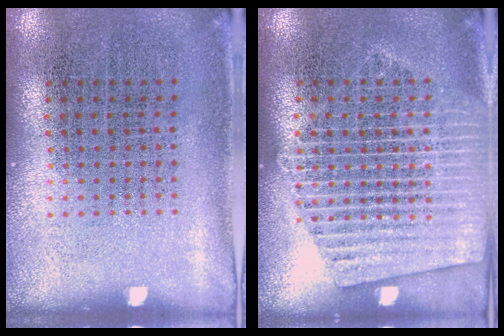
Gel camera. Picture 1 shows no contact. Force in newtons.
{"total": 1.9, "press": 1.9, "slide": 0.3}